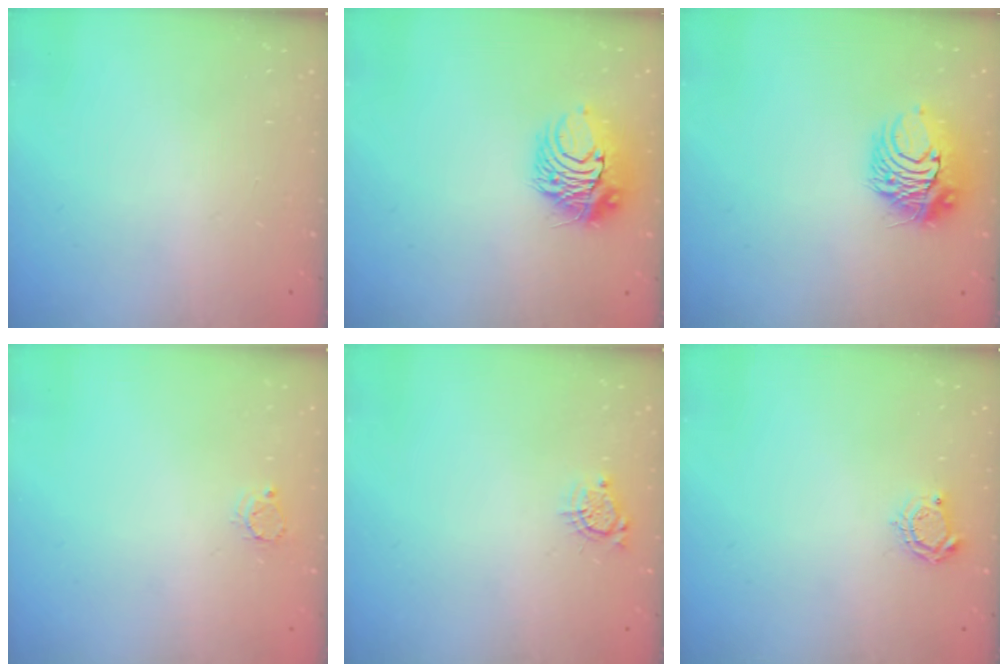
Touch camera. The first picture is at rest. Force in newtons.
{"total": 11.3, "press": 11.2, "slide": 0.6}
{"total": 11.3, "press": 11.2, "slide": 0.6}
{"total": 3.2, "press": 3.2, "slide": 0.4}
{"total": 4.4, "press": 4.4, "slide": 0.5}
{"total": 5.3, "press": 5.2, "slide": 0.7}